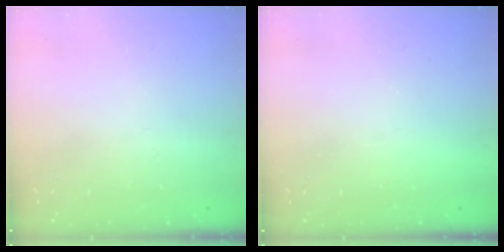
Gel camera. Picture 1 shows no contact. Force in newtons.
{"total": 1.6, "press": 1.6, "slide": 0.1}